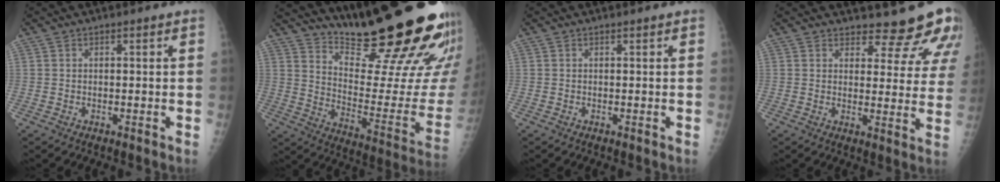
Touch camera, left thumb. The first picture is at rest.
{"total": 30.0, "force": [23.1, 5.4, 18.4], "torque": [-0.230, -0.164, 0.325]}
{"total": 0.0}
{"total": 10.5, "force": [9.7, 3.5, 1.6], "torque": [0.022, -0.077, 0.100]}